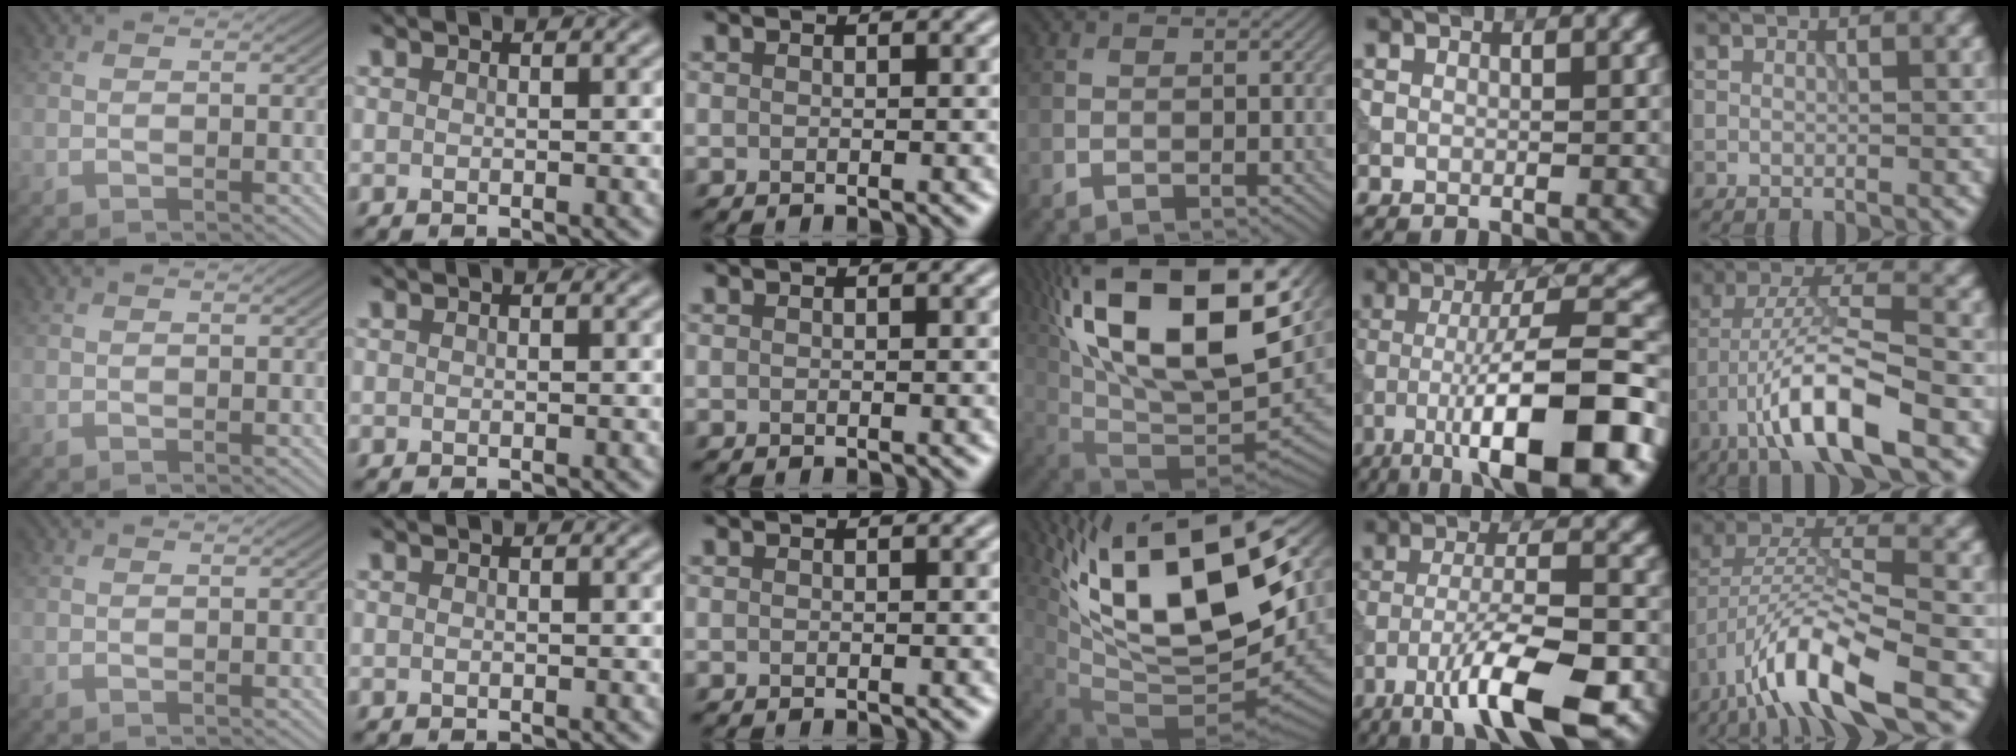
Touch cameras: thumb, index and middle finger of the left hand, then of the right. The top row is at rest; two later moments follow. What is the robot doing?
{"motion": "dispense", "object": "syringe"}